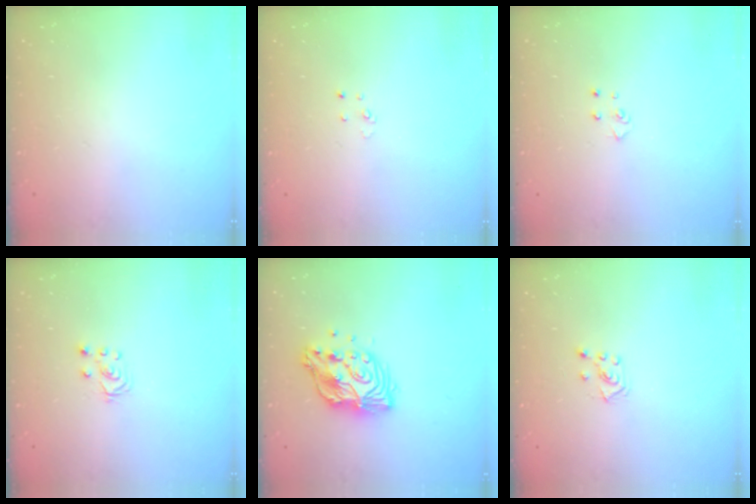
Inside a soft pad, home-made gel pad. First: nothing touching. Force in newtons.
{"total": 2.6, "press": 2.6, "slide": 0.3}
{"total": 3.6, "press": 3.5, "slide": 0.3}
{"total": 3.1, "press": 3.1, "slide": 0.2}
{"total": 12.1, "press": 12.0, "slide": 1.2}
{"total": 3.8, "press": 3.7, "slide": 0.5}